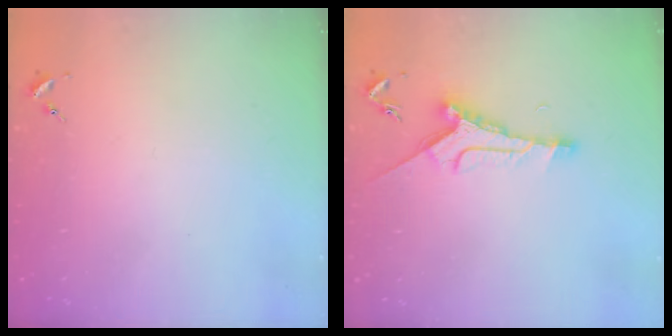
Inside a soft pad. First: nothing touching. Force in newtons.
{"total": 9.4, "press": 9.4, "slide": 0.8}